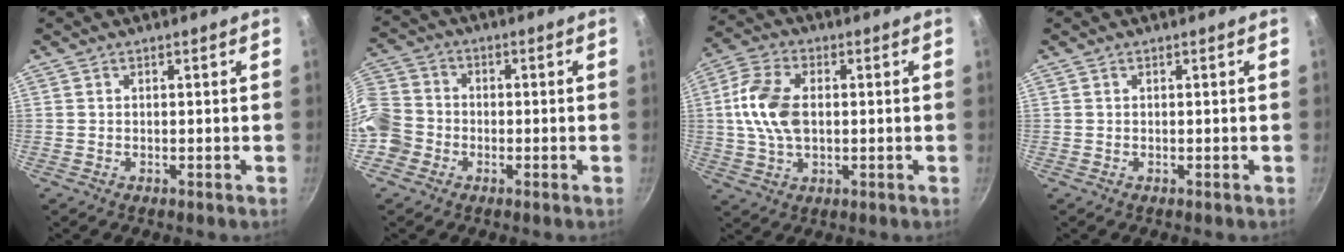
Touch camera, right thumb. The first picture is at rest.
{"total": 10.0, "force": [-3.4, 8.4, 4.2], "torque": [-0.069, 0.035, -0.085]}
{"total": 11.1, "force": [0.7, 6.8, 8.8], "torque": [-0.169, 0.016, 0.005]}
{"total": 0.0}